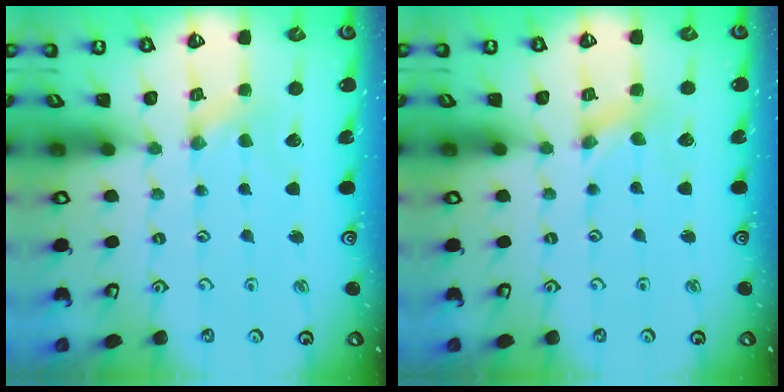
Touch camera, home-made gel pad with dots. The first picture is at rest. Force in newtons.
{"total": 1.1, "press": 1.1, "slide": 0.2}